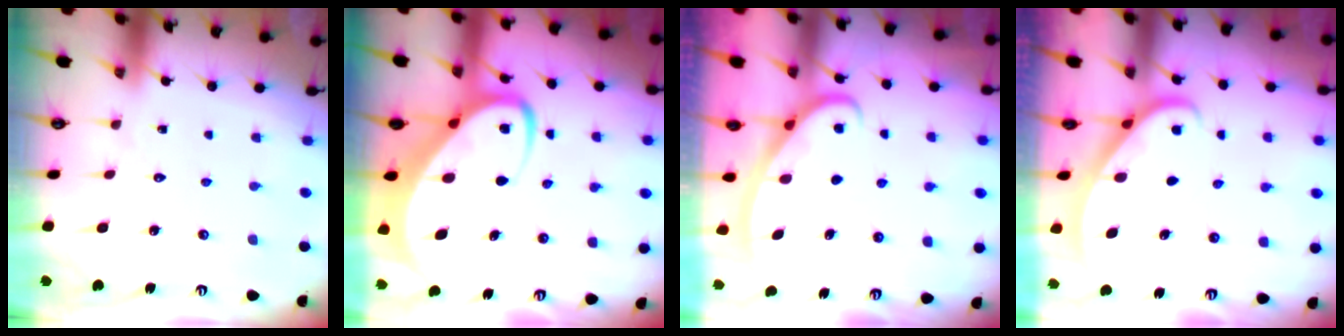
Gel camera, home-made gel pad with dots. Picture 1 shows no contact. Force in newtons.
{"total": 7.1, "press": 7.1, "slide": 0.8}
{"total": 2.8, "press": 2.8, "slide": 0.4}
{"total": 1.9, "press": 1.9, "slide": 0.1}